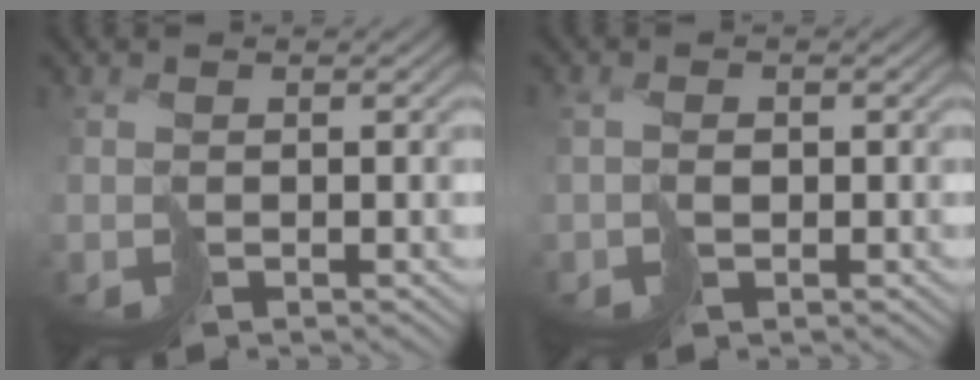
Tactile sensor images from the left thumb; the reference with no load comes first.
{"total": 2.0, "force": [0.0, 1.1, 1.6], "torque": [-0.029, 0.008, 0.005]}